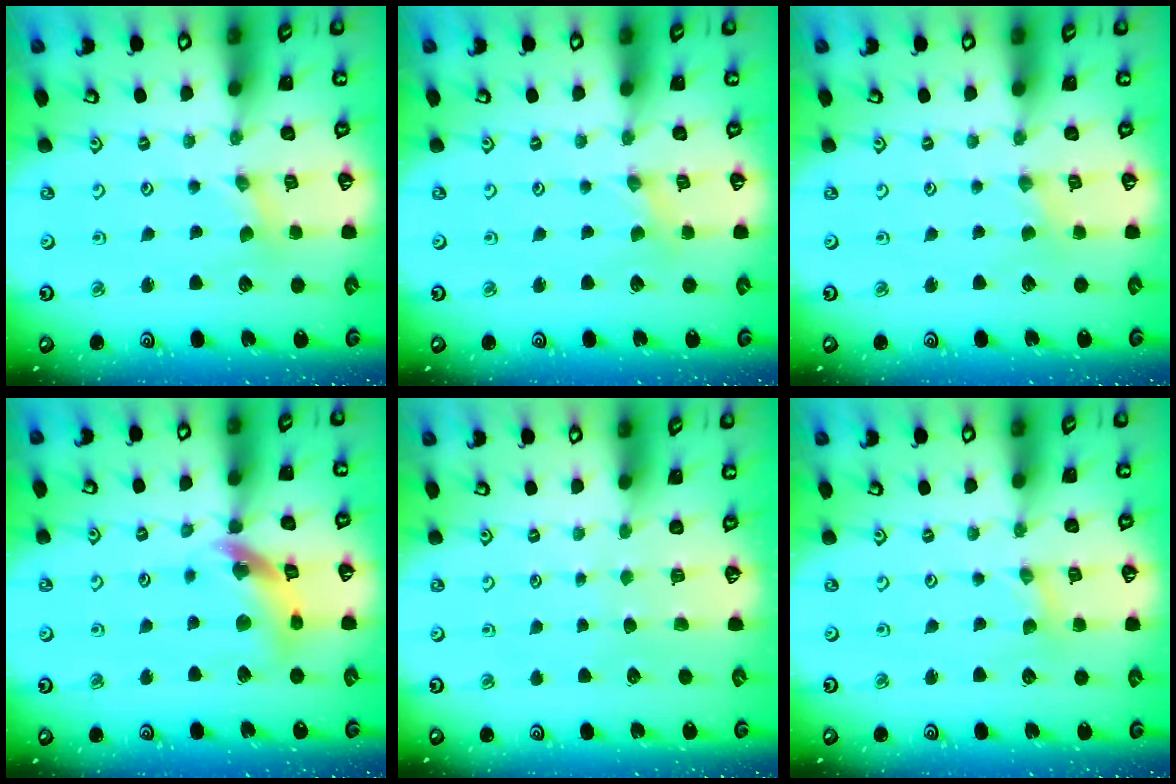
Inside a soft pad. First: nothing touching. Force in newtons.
{"total": 0.0}
{"total": 0.0}
{"total": 12.8, "press": 12.7, "slide": 1.3}
{"total": 0.0}
{"total": 0.7, "press": 0.6, "slide": 0.2}